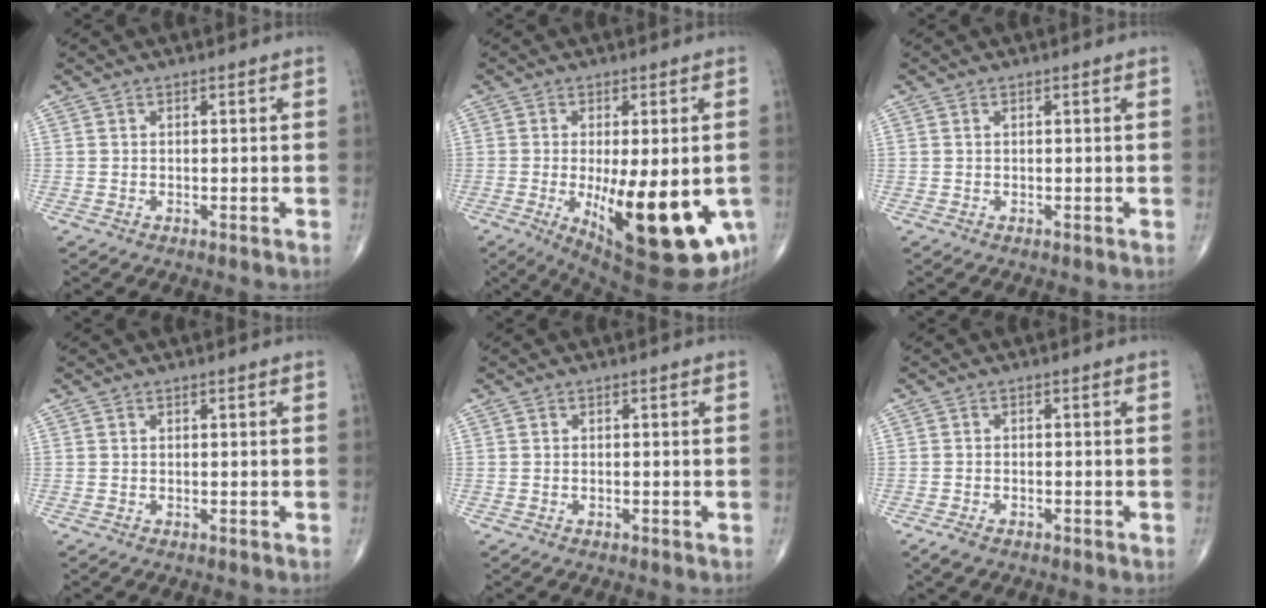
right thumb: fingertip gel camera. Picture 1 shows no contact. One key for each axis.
{"total": 21.3, "fx": -5.3, "fy": 7.5, "fz": 19.2, "tx": -0.239, "ty": -0.034, "tz": -0.052}
{"total": 0.0}
{"total": 0.0}
{"total": 0.0}
{"total": 2.3, "fx": -1.6, "fy": 1.1, "fz": 1.3, "tx": -0.032, "ty": -0.001, "tz": -0.028}